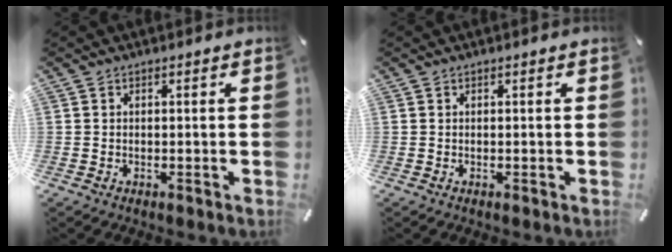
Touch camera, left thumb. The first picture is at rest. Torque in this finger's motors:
{"motor_torque": [0.31, -0.04, 0.08, -0.02, 0.03]}